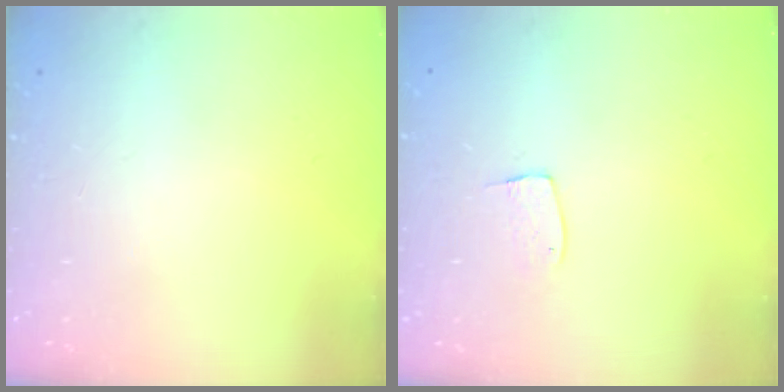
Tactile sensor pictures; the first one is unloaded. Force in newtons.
{"total": 5.2, "press": 5.2, "slide": 0.3}